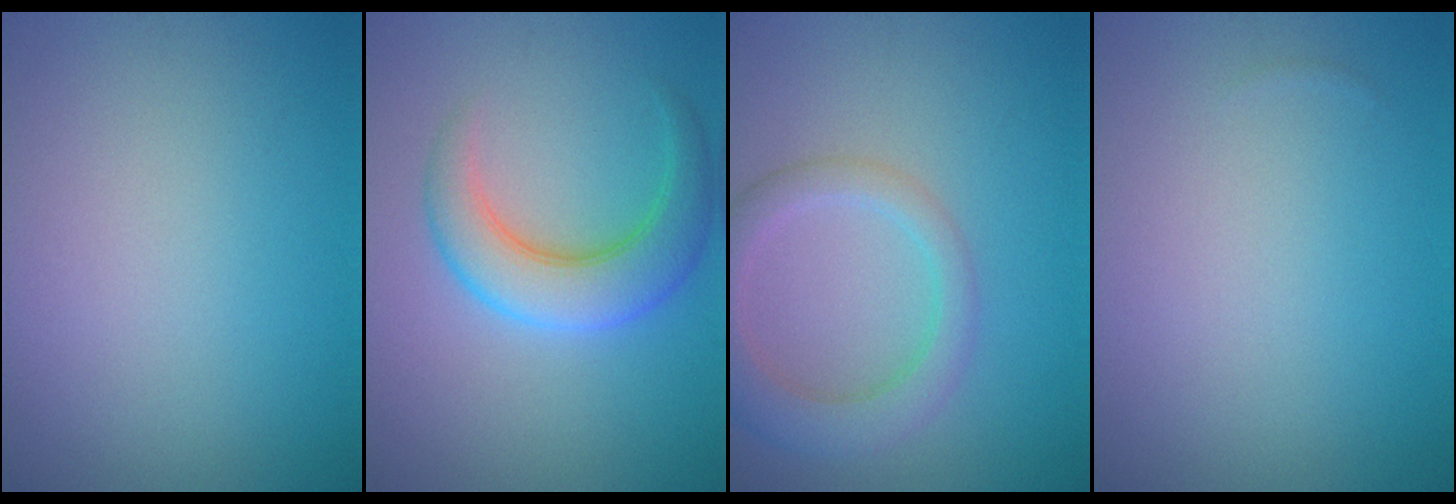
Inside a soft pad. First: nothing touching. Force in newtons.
{"total": 5.2, "press": 5.2, "slide": 0.1}
{"total": 4.1, "press": 4.1, "slide": 0.2}
{"total": 0.0}